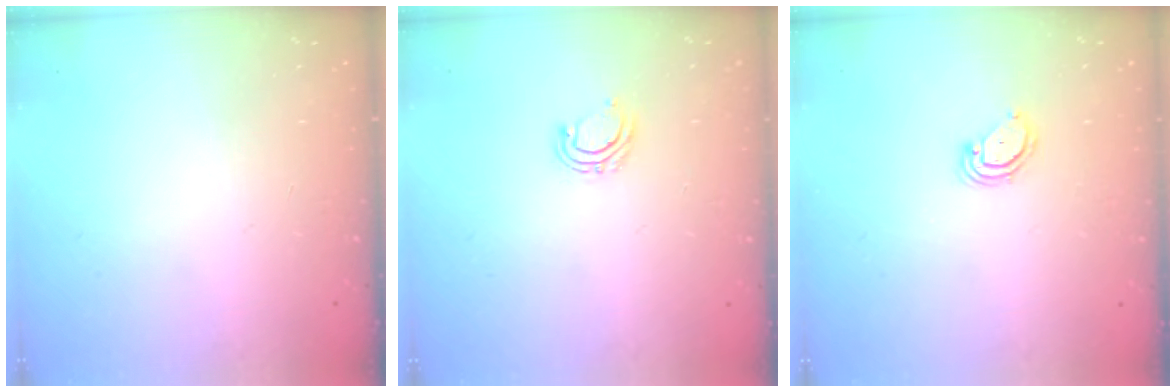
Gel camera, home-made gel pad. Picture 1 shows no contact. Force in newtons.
{"total": 4.7, "press": 4.7, "slide": 0.8}
{"total": 3.5, "press": 3.5, "slide": 0.2}